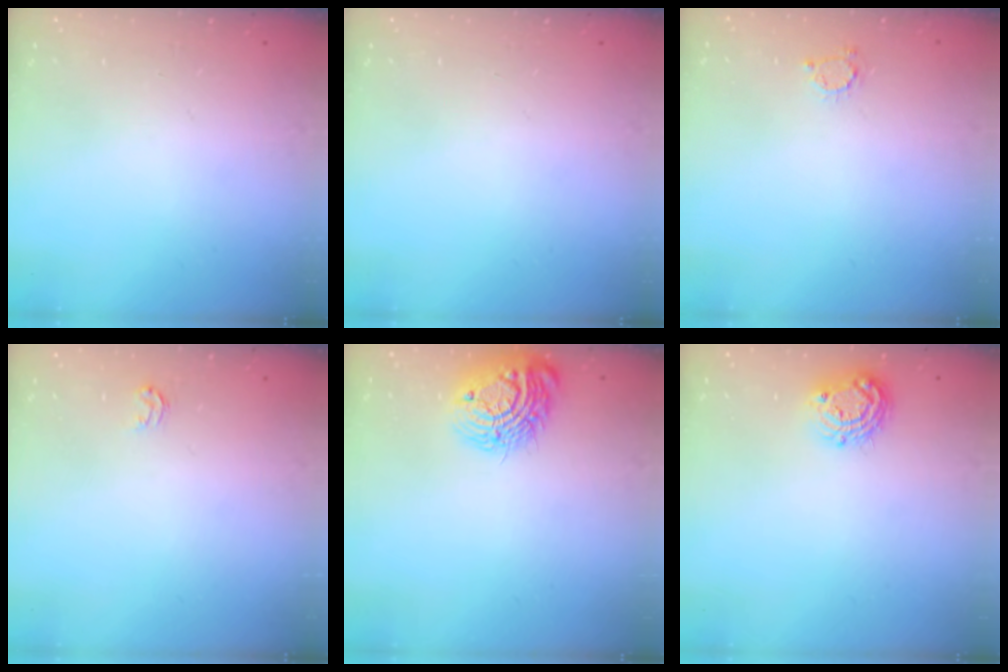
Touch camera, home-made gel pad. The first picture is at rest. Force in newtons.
{"total": 0.0}
{"total": 3.0, "press": 3.0, "slide": 0.2}
{"total": 2.9, "press": 2.9, "slide": 0.1}
{"total": 14.7, "press": 14.6, "slide": 1.1}
{"total": 8.7, "press": 8.7, "slide": 0.5}